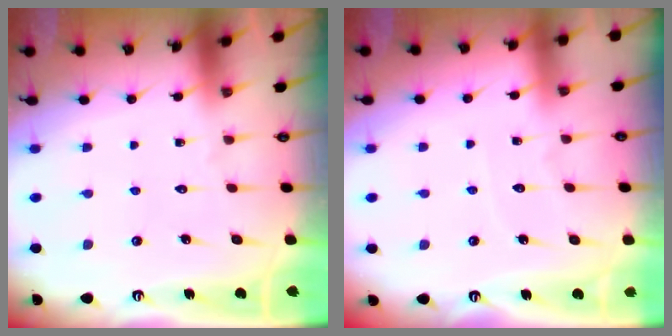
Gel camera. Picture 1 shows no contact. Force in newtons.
{"total": 2.6, "press": 2.6, "slide": 0.4}